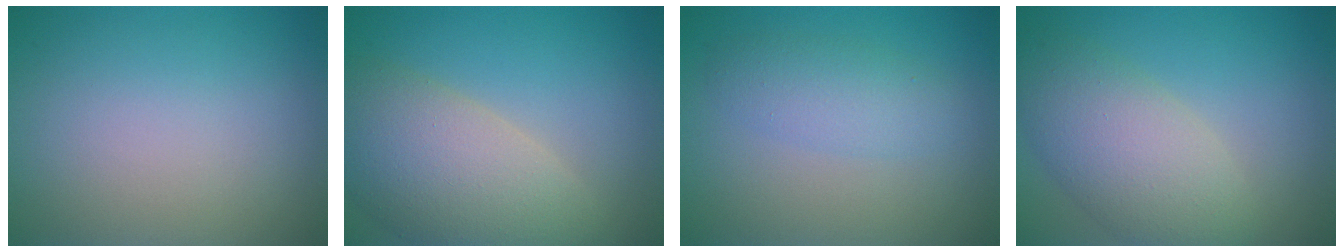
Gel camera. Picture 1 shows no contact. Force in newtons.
{"total": 8.8, "press": 8.7, "slide": 1.0}
{"total": 2.7, "press": 2.7, "slide": 0.0}
{"total": 6.4, "press": 6.4, "slide": 0.6}